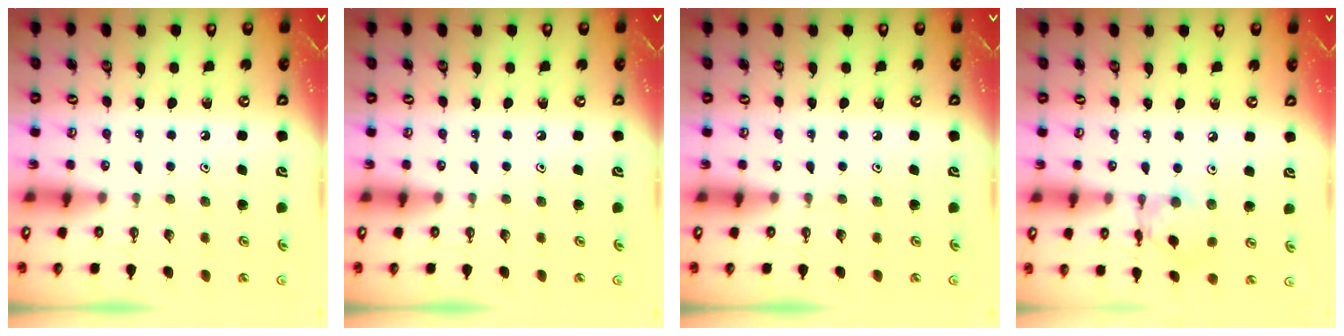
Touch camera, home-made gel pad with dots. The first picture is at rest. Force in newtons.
{"total": 0.0}
{"total": 0.0}
{"total": 7.5, "press": 7.5, "slide": 0.5}